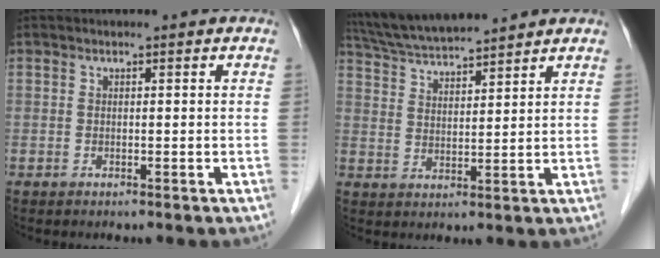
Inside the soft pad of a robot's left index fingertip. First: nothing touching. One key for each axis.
{"total": 11.3, "fx": 10.5, "fy": 0.5, "fz": 4.1, "tx": -0.081, "ty": 0.027, "tz": 0.184}